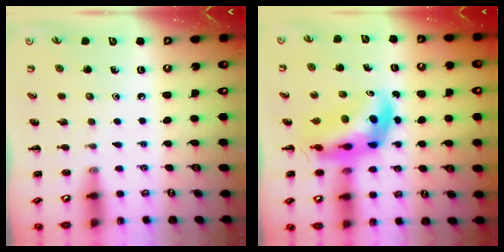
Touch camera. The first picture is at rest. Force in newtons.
{"total": 9.0, "press": 8.6, "slide": 2.8}